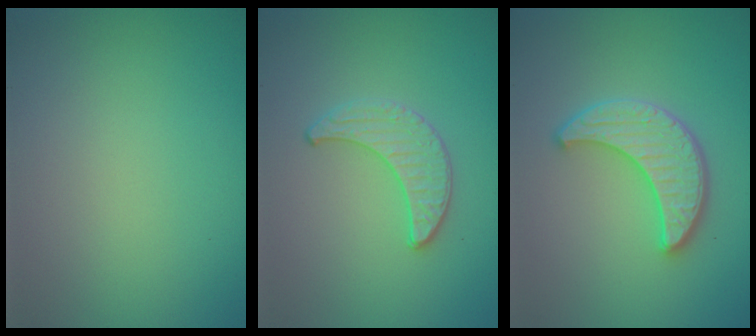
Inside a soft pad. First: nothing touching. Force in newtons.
{"total": 1.5, "press": 1.5, "slide": 0.1}
{"total": 3.8, "press": 3.5, "slide": 1.4}